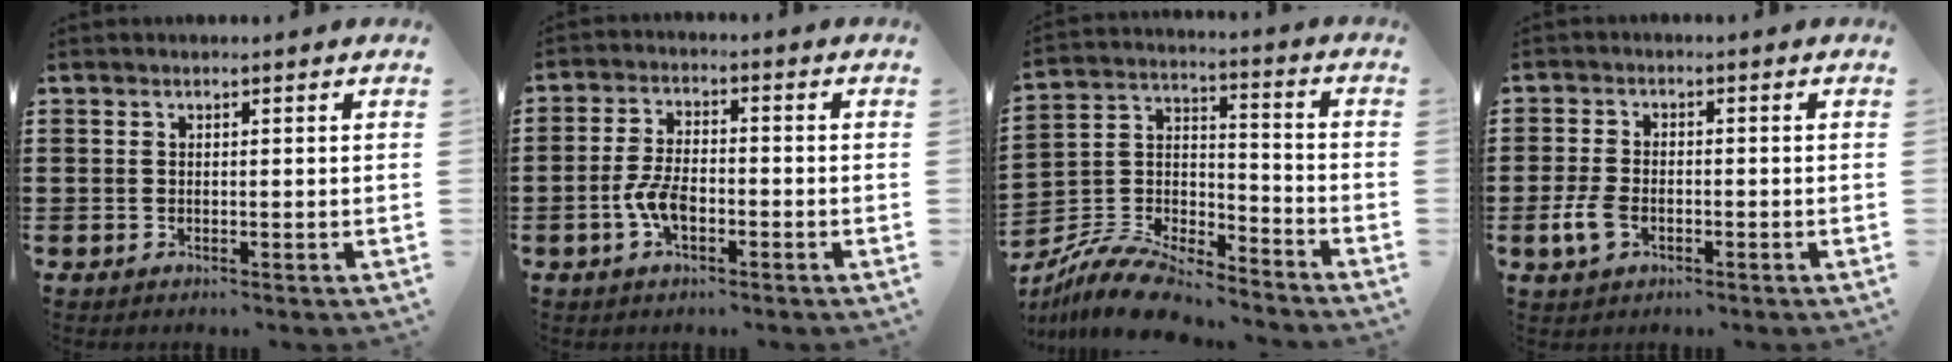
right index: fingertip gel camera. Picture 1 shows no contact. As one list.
[{"total": 5.4, "force": [-1.9, 2.5, 4.4], "torque": [-0.102, -0.004, -0.038]}, {"total": 9.8, "force": [-9.1, 1.7, 3.1], "torque": [-0.073, 0.011, -0.182]}, {"total": 4.0, "force": [-1.4, 2.3, 3.0], "torque": [-0.080, -0.009, -0.030]}]